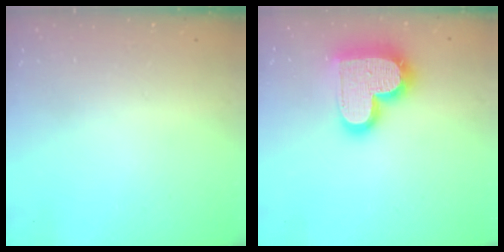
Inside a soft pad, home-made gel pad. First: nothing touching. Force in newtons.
{"total": 20.1, "press": 20.1, "slide": 1.5}